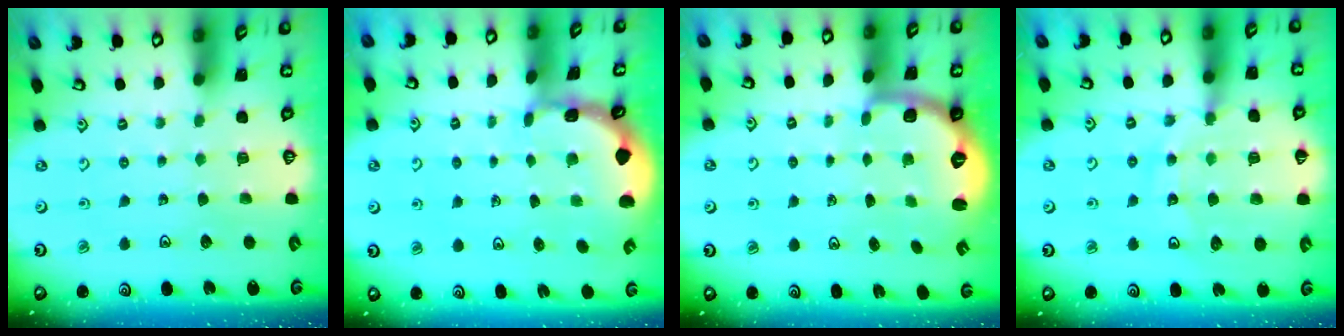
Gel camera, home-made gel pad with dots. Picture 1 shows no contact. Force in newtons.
{"total": 1.0, "press": 1.0, "slide": 0.0}
{"total": 2.6, "press": 1.6, "slide": 2.1}
{"total": 12.5, "press": 12.2, "slide": 2.6}